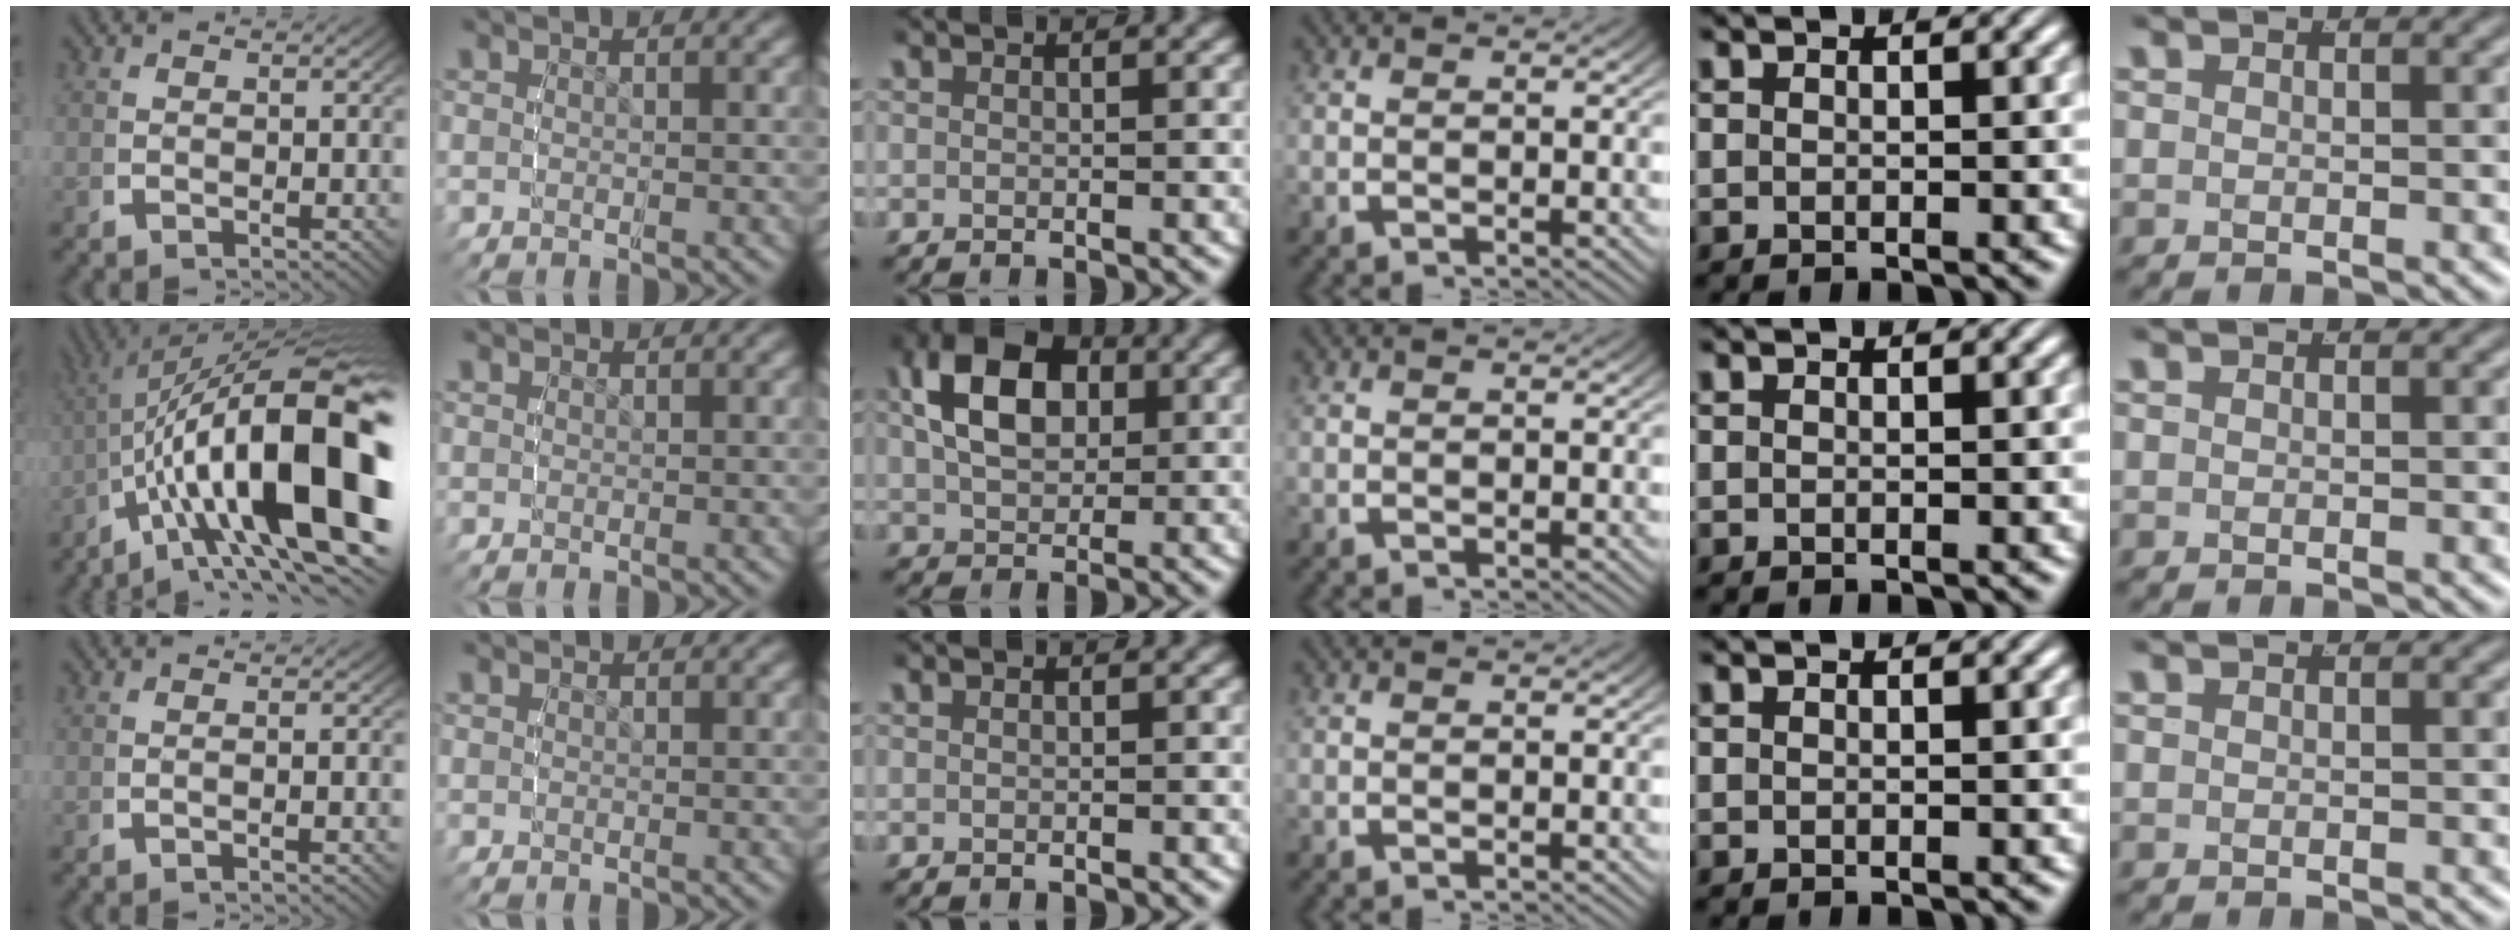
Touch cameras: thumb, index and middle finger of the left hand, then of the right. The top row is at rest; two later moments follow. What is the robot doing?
{"motion": "lift_and_place", "object": "toy banana"}